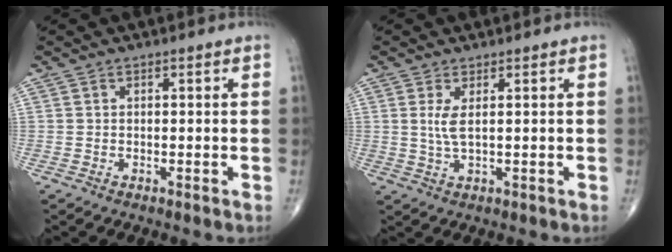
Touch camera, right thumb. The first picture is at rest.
{"total": 3.3, "force": [0.8, 0.8, 3.1], "torque": [-0.073, -0.008, 0.022]}